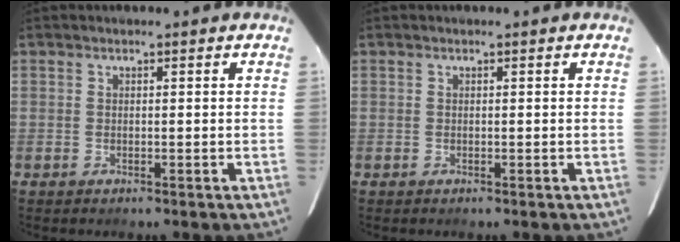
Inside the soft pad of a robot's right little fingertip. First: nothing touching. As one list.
[{"total": 0.0}]